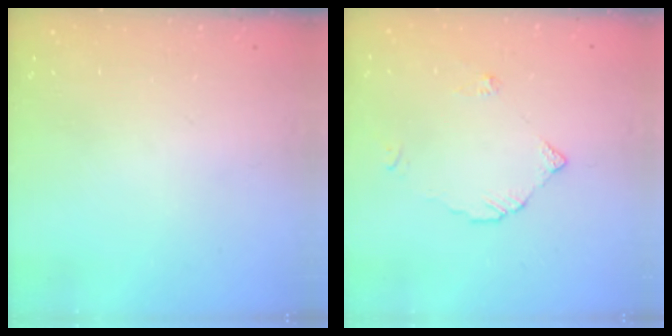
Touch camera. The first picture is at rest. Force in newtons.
{"total": 3.0, "press": 3.0, "slide": 0.2}